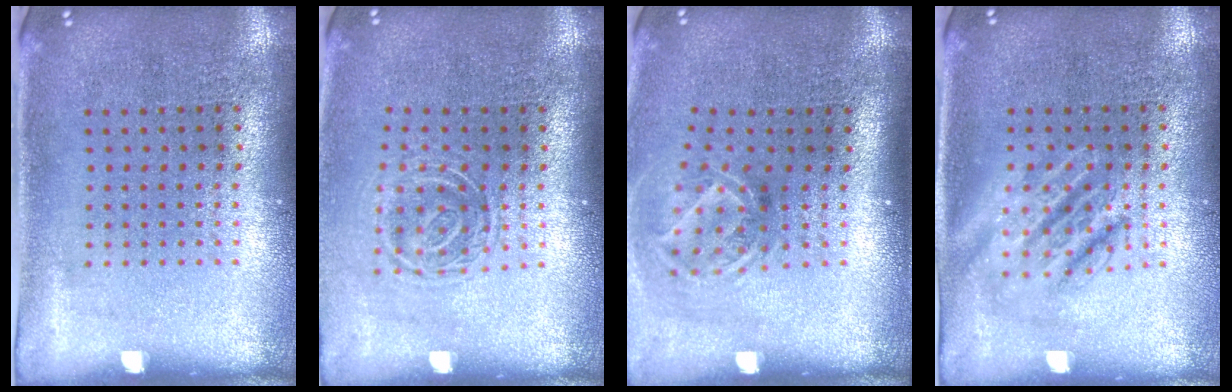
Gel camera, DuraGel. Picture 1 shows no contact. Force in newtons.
{"total": 1.6, "press": 1.1, "slide": 1.1}
{"total": 1.9, "press": 1.3, "slide": 1.4}
{"total": 1.7, "press": 1.7, "slide": 0.3}